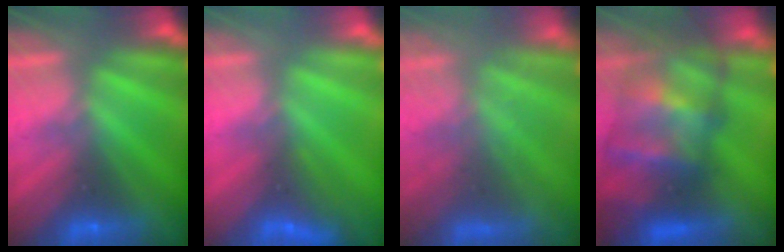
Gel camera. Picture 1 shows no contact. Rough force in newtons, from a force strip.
{"total": 3.9}
{"total": 7.5}
{"total": 7.7}